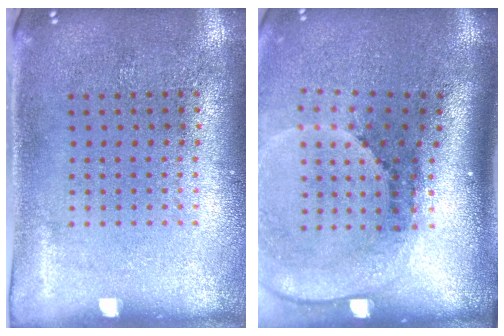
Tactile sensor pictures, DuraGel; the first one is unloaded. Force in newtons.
{"total": 2.5, "press": 1.7, "slide": 1.8}